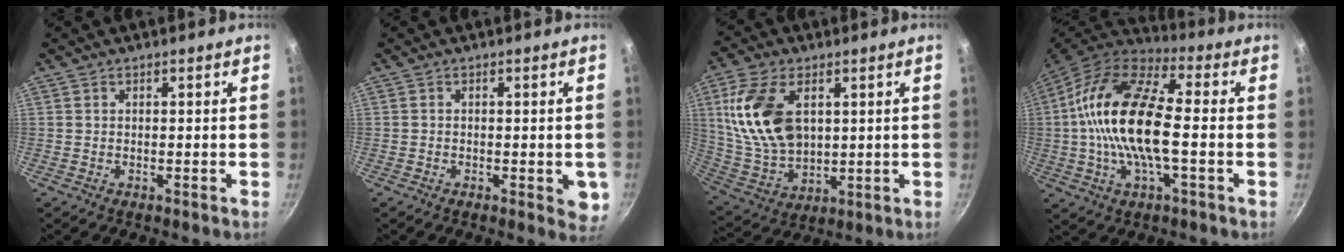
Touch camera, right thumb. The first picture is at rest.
{"total": 4.2, "force": [-1.0, 1.9, 3.7], "torque": [-0.036, -0.006, -0.014]}
{"total": 17.2, "force": [4.5, 10.5, 12.9], "torque": [-0.233, -0.016, 0.102]}
{"total": 19.7, "force": [-0.6, 8.2, 18.0], "torque": [-0.338, 0.032, -0.029]}